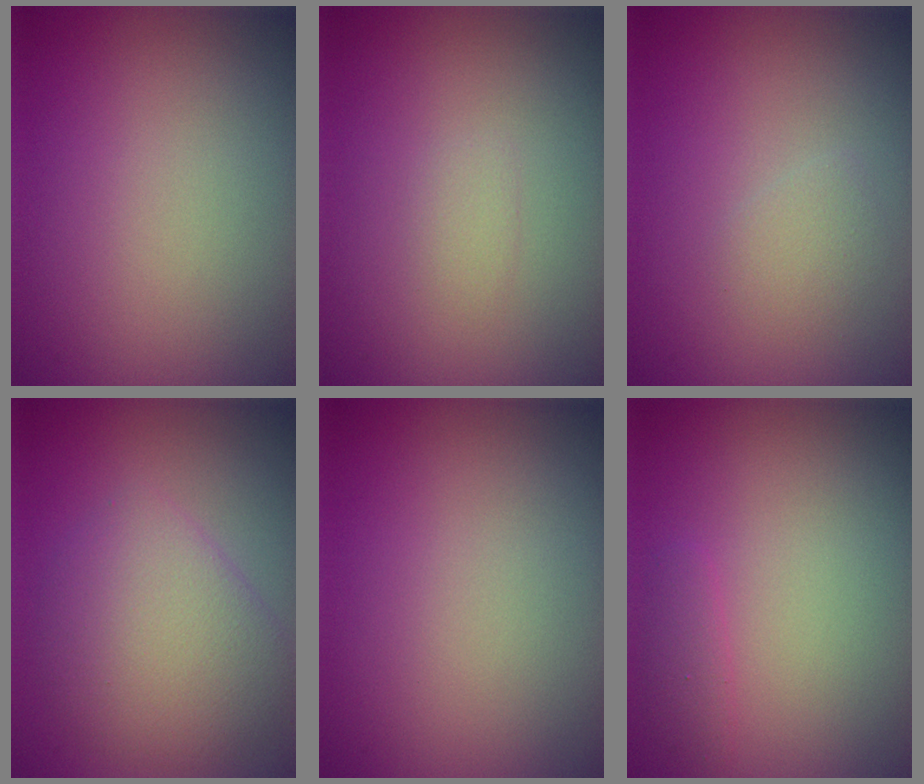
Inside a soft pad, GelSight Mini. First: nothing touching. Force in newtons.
{"total": 0.7, "press": 0.6, "slide": 0.2}
{"total": 1.1, "press": 1.1, "slide": 0.0}
{"total": 5.0, "press": 5.0, "slide": 0.1}
{"total": 0.0}
{"total": 1.1, "press": 1.1, "slide": 0.1}